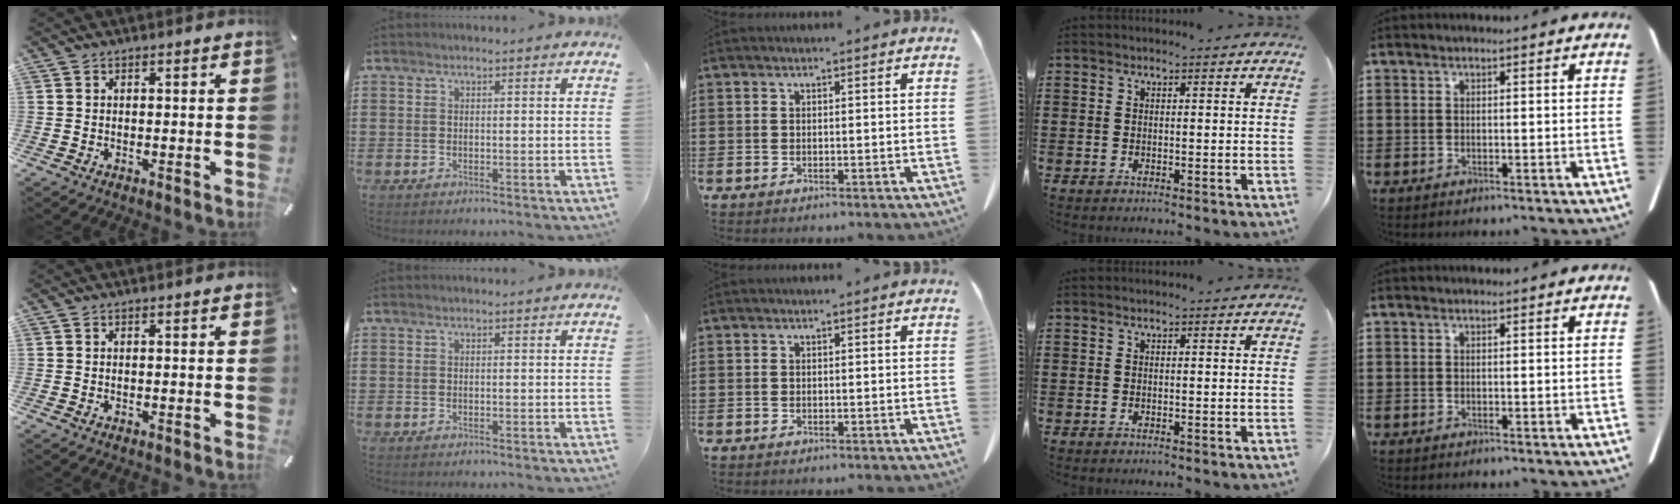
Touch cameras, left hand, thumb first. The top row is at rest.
{}